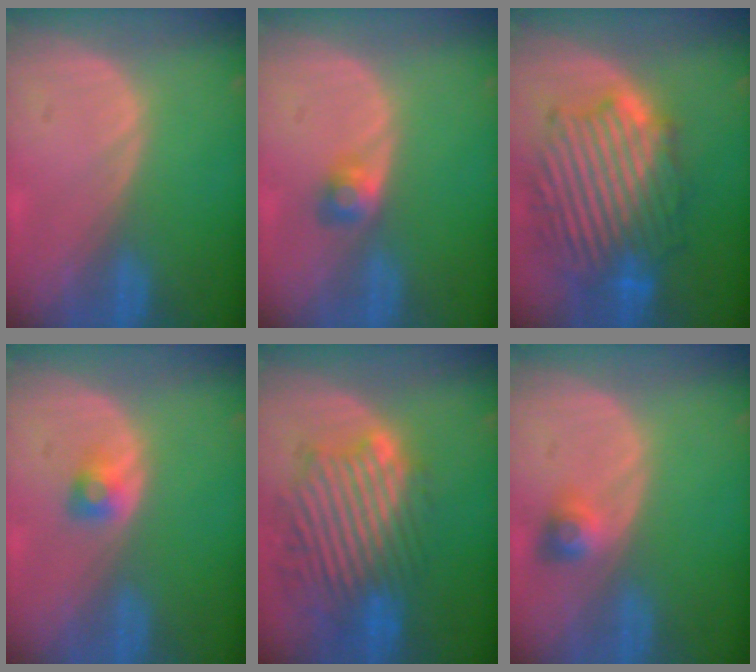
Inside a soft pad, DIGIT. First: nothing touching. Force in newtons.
{"total": 2.5, "press": 2.3, "slide": 0.9}
{"total": 12.9, "press": 12.8, "slide": 1.1}
{"total": 2.2, "press": 2.1, "slide": 0.3}
{"total": 11.7, "press": 10.7, "slide": 5.0}
{"total": 2.9, "press": 2.7, "slide": 1.2}